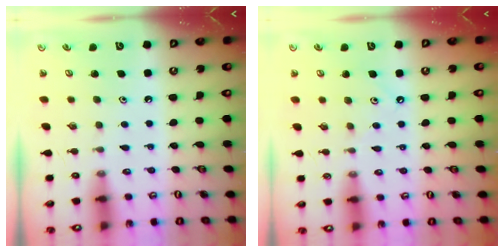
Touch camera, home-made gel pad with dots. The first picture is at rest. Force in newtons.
{"total": 3.2, "press": 3.2, "slide": 0.3}